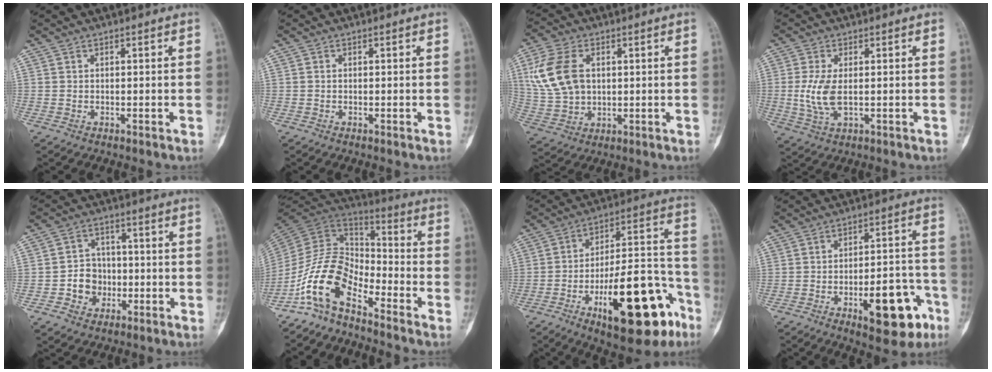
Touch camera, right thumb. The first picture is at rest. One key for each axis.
{"total": 0.0}
{"total": 12.4, "fx": 2.9, "fy": 8.3, "fz": 8.7, "tx": -0.174, "ty": 0.001, "tz": 0.062}
{"total": 6.5, "fx": 0.0, "fy": 3.1, "fz": 5.7, "tx": -0.132, "ty": -0.009, "tz": 0.004}
{"total": 6.8, "fx": -1.7, "fy": 6.1, "fz": 2.5, "tx": -0.003, "ty": 0.019, "tz": -0.030}
{"total": 12.6, "fx": -8.3, "fy": 5.9, "fz": 7.4, "tx": -0.133, "ty": 0.087, "tz": -0.174}
{"total": 25.5, "fx": -11.7, "fy": 9.3, "fz": 20.6, "tx": -0.270, "ty": 0.076, "tz": -0.166}
{"total": 14.9, "fx": -6.5, "fy": 6.0, "fz": 12.0, "tx": -0.137, "ty": 0.042, "tz": -0.083}